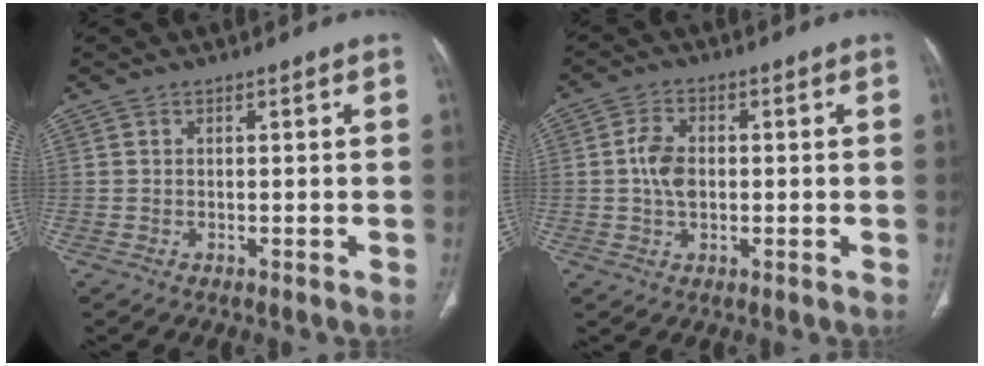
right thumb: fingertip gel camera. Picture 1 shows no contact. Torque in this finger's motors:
{"motor_torque": [0.89, 1.30, 0.92, -0.11, 0.14]}